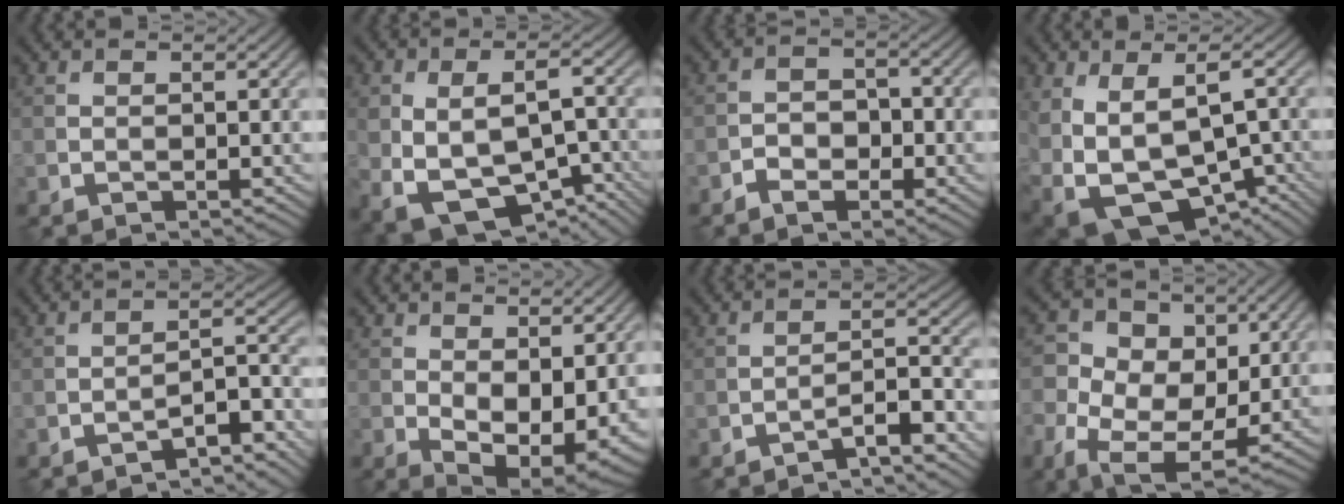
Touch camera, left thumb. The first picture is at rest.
{"total": 11.5, "force": [-3.1, 7.1, 8.5], "torque": [-0.168, -0.026, -0.020]}
{"total": 3.6, "force": [-2.1, 2.2, 1.9], "torque": [-0.029, 0.003, -0.042]}
{"total": 14.4, "force": [-3.0, 9.2, 10.6], "torque": [-0.222, -0.058, 0.005]}
{"total": 5.6, "force": [-4.5, 1.1, 3.1], "torque": [-0.040, 0.016, -0.076]}
{"total": 9.4, "force": [-0.6, 5.6, 7.5], "torque": [-0.129, -0.032, 0.004]}
{"total": 4.4, "force": [-3.3, 0.7, 2.8], "torque": [-0.045, 0.017, -0.061]}
{"total": 11.2, "force": [-1.4, 8.3, 7.3], "torque": [-0.155, -0.017, -0.027]}